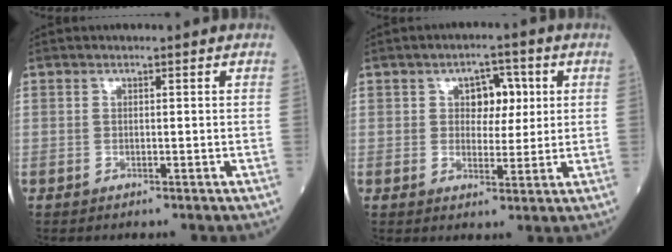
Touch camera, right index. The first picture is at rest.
{"total": 5.3, "force": [1.5, 3.2, 3.9], "torque": [-0.048, 0.014, 0.023]}